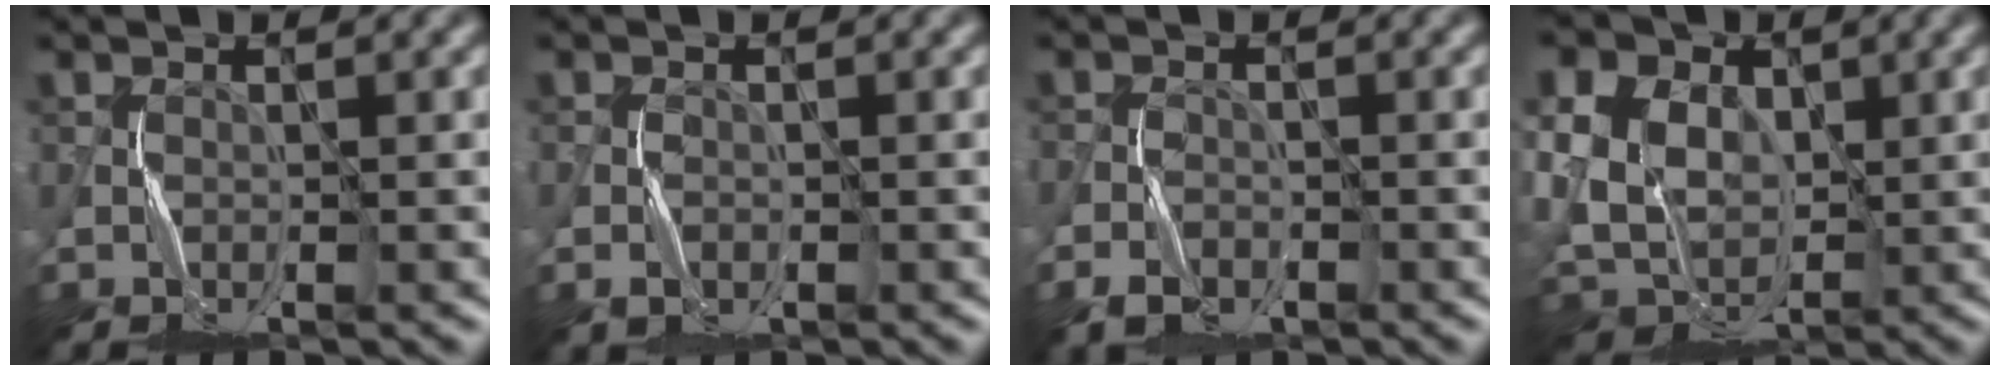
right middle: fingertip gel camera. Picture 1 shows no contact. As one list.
[{"total": 1.6, "force": [-0.8, 1.1, 1.0], "torque": [-0.020, 0.000, -0.017]}, {"total": 2.8, "force": [-1.7, 1.6, 1.4], "torque": [-0.027, -0.003, -0.039]}, {"total": 16.5, "force": [5.4, 12.8, 8.9], "torque": [-0.205, 0.040, 0.072]}]